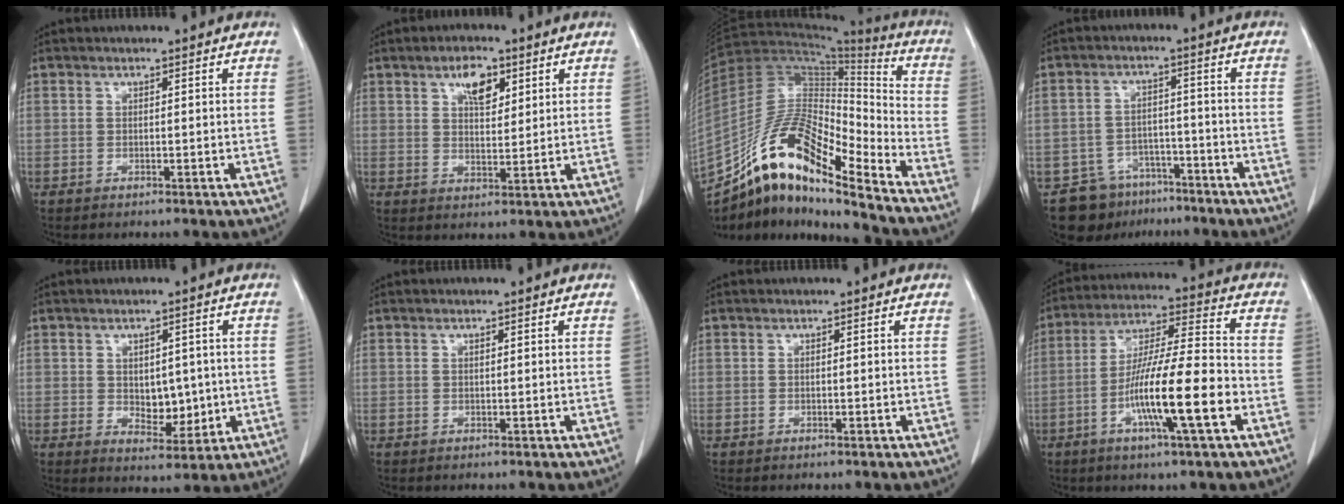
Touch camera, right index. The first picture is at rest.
{"total": 5.4, "force": [2.8, 2.5, 3.9], "torque": [-0.068, 0.004, 0.048]}
{"total": 18.5, "force": [-13.5, 4.0, 12.0], "torque": [-0.231, 0.029, -0.244]}
{"total": 8.6, "force": [-6.5, 5.6, 0.8], "torque": [-0.008, 0.026, -0.098]}
{"total": 5.6, "force": [0.0, 3.4, 4.4], "torque": [-0.058, -0.003, 0.014]}
{"total": 0.0}
{"total": 0.0}
{"total": 14.6, "force": [-5.1, 0.6, 13.7], "torque": [-0.246, -0.004, -0.092]}